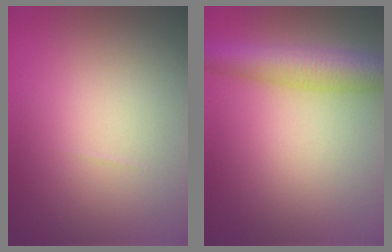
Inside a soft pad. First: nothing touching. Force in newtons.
{"total": 6.2, "press": 6.2, "slide": 0.1}